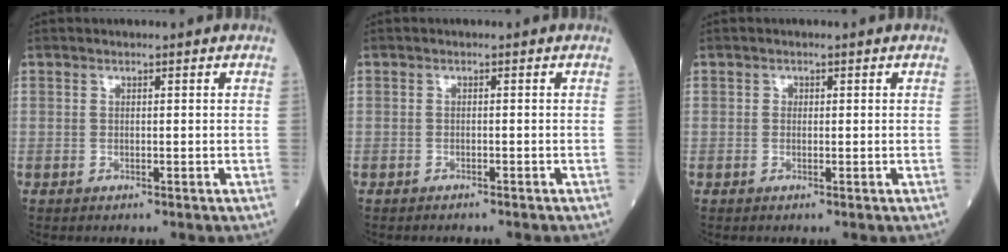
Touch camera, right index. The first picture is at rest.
{"total": 1.4, "force": [-1.3, 0.1, 0.5], "torque": [-0.008, -0.002, -0.016]}
{"total": 0.5, "force": [0.1, 0.5, 0.1], "torque": [0.003, 0.002, 0.001]}